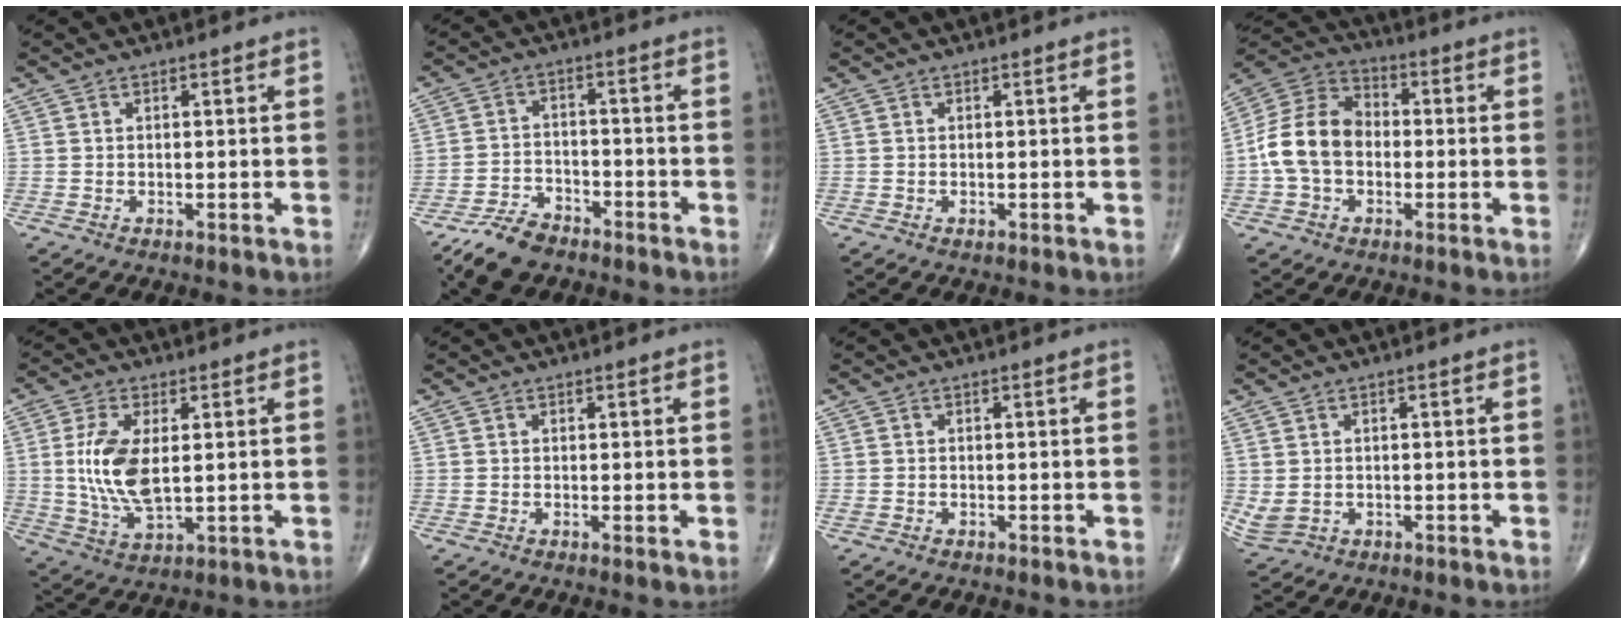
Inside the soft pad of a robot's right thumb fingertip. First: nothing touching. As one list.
[{"total": 7.8, "force": [-6.0, 3.8, 3.3], "torque": [-0.057, 0.024, -0.115]}, {"total": 0.5, "force": [-0.2, 0.4, 0.3], "torque": [-0.006, -0.001, -0.002]}, {"total": 12.9, "force": [-1.3, 9.5, 8.6], "torque": [-0.154, 0.040, -0.036]}, {"total": 11.0, "force": [1.2, 5.1, 9.7], "torque": [-0.202, -0.013, 0.031]}, {"total": 0.6, "force": [0.0, 0.2, 0.6], "torque": [-0.012, -0.003, -0.002]}, {"total": 0.6, "force": [-0.3, 0.5, 0.2], "torque": [-0.009, 0.000, -0.006]}, {"total": 3.1, "force": [0.0, 2.5, 1.9], "torque": [-0.049, -0.002, 0.011]}]